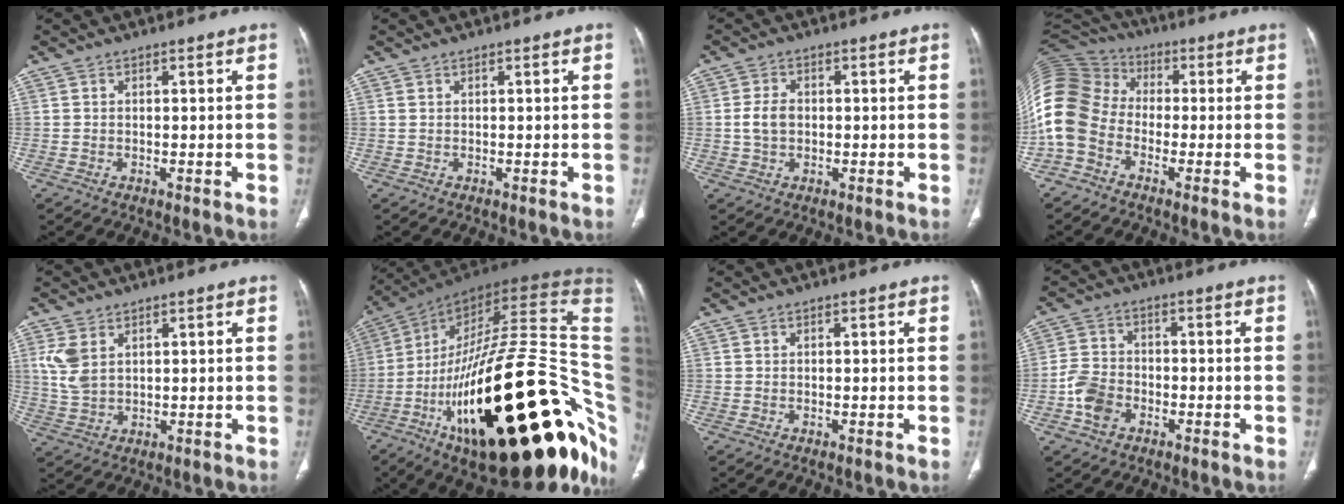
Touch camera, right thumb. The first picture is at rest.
{"total": 0.0}
{"total": 4.1, "force": [-0.1, 2.9, 2.8], "torque": [-0.057, 0.010, -0.003]}
{"total": 17.3, "force": [-3.9, 13.6, 10.0], "torque": [-0.236, 0.062, -0.086]}
{"total": 5.7, "force": [2.1, 3.6, 3.9], "torque": [-0.083, -0.004, 0.052]}
{"total": 47.0, "force": [-11.4, 16.8, 42.4], "torque": [-0.524, 0.080, -0.172]}
{"total": 0.0}
{"total": 6.2, "force": [-2.7, 4.5, 3.3], "torque": [-0.056, 0.019, -0.055]}